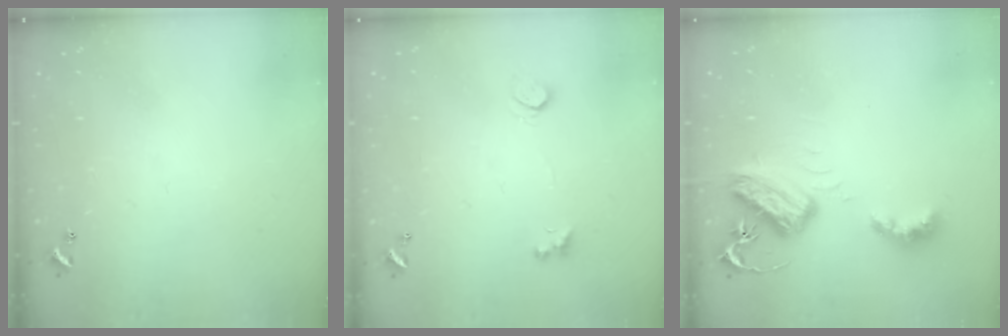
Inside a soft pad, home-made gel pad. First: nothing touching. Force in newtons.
{"total": 2.5, "press": 2.2, "slide": 1.2}
{"total": 7.7, "press": 7.6, "slide": 0.5}